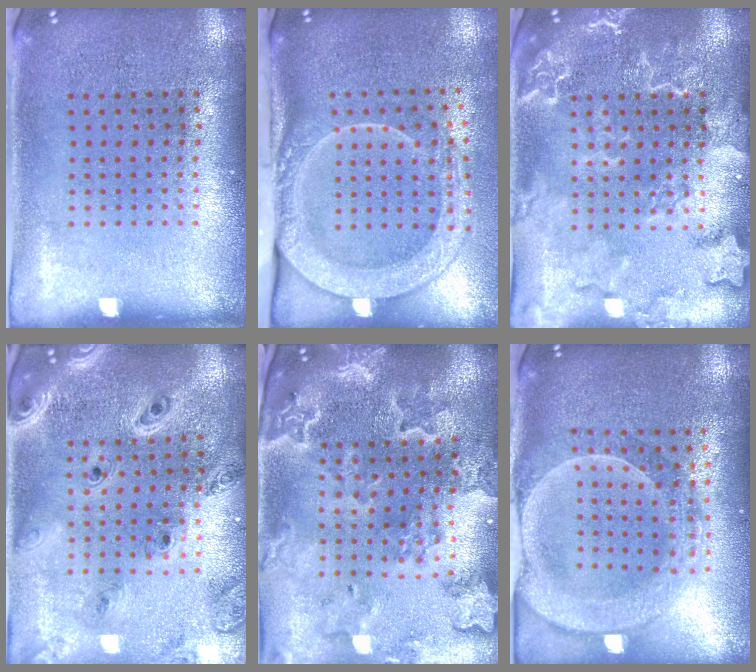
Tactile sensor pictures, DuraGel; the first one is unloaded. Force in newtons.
{"total": 2.8, "press": 2.1, "slide": 1.8}
{"total": 2.5, "press": 2.5, "slide": 0.4}
{"total": 2.0, "press": 1.9, "slide": 0.6}
{"total": 2.9, "press": 2.7, "slide": 1.0}
{"total": 2.4, "press": 2.2, "slide": 1.1}